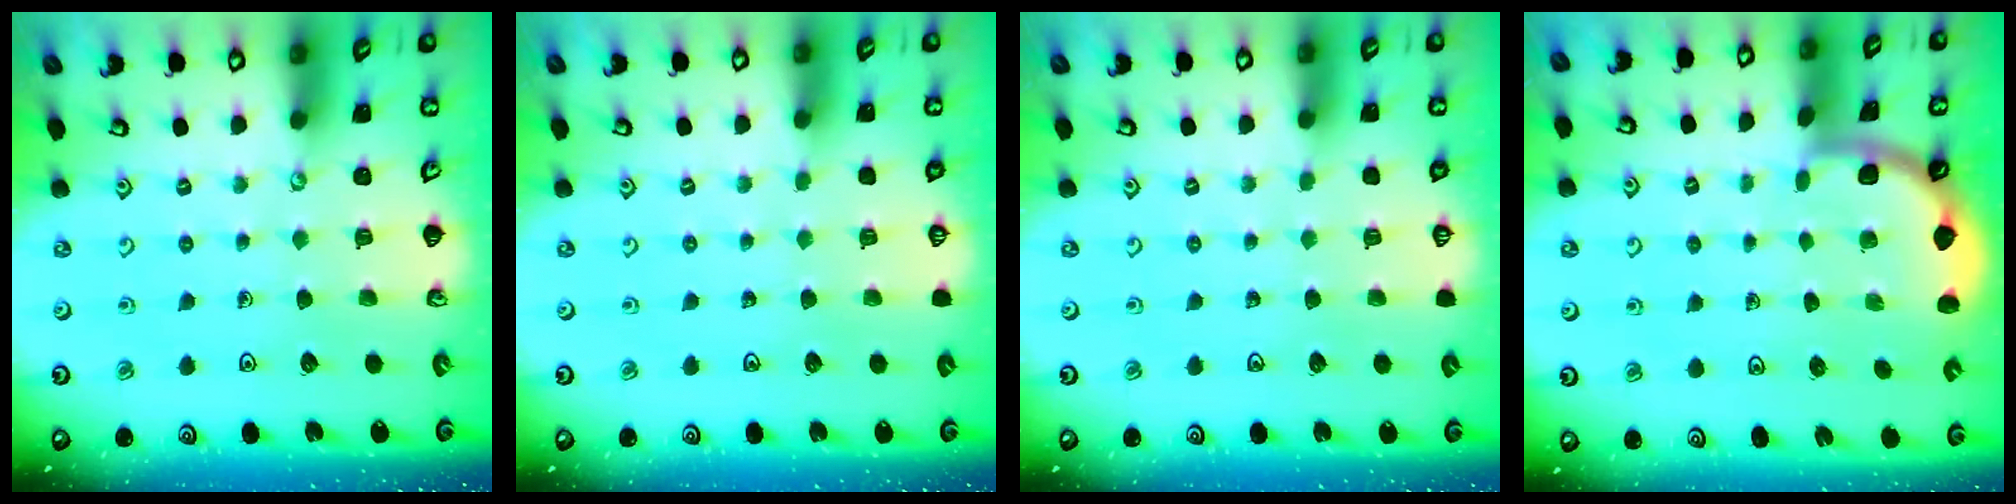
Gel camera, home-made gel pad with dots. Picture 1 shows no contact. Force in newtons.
{"total": 0.0}
{"total": 0.0}
{"total": 1.8, "press": 1.8, "slide": 0.0}